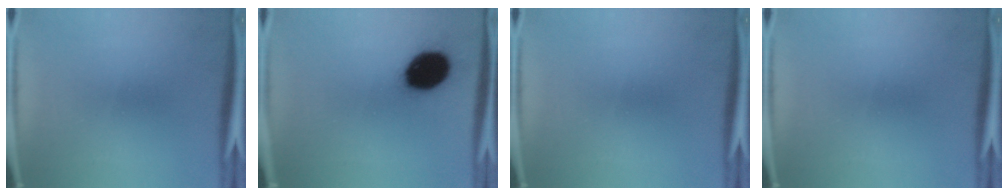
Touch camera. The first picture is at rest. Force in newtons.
{"total": 15.7}
{"total": 0.0}
{"total": 0.0}